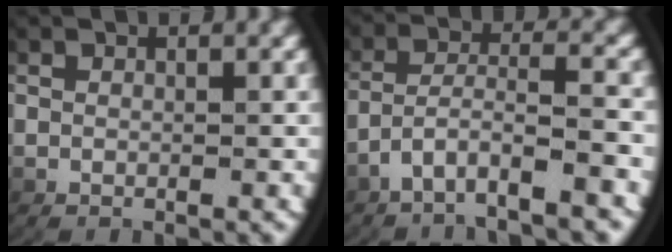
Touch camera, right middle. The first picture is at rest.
{"total": 4.4, "force": [-3.1, 1.0, 3.1], "torque": [-0.069, -0.014, -0.043]}